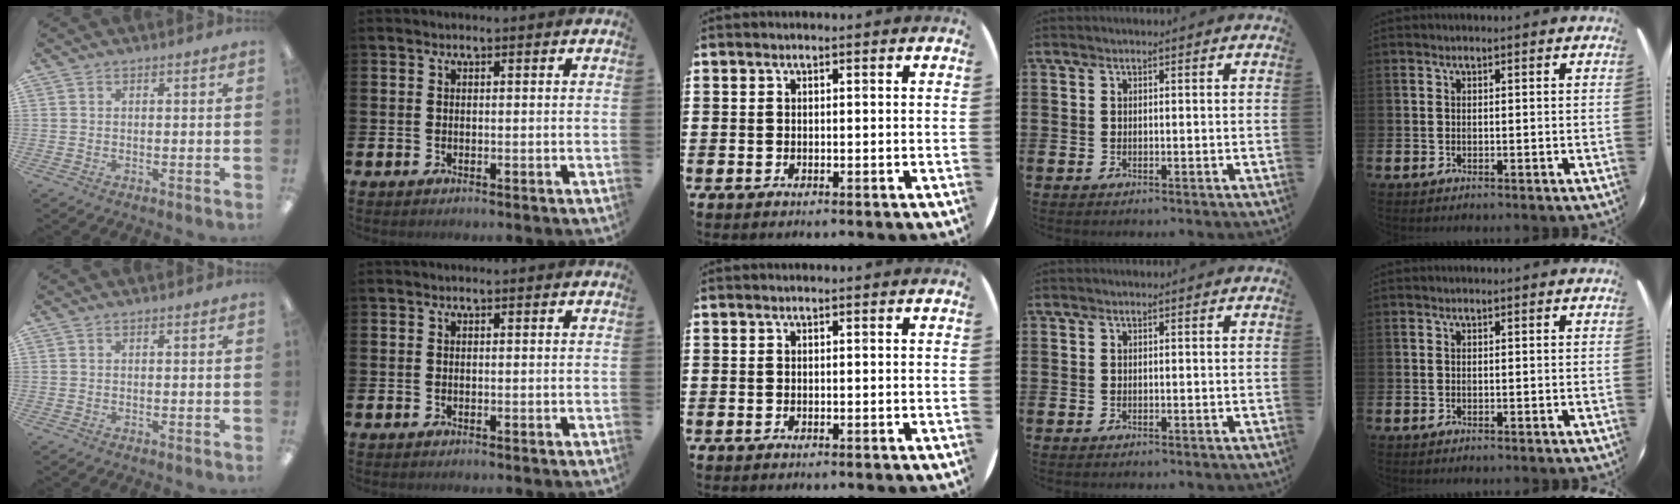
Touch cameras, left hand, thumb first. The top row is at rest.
{}